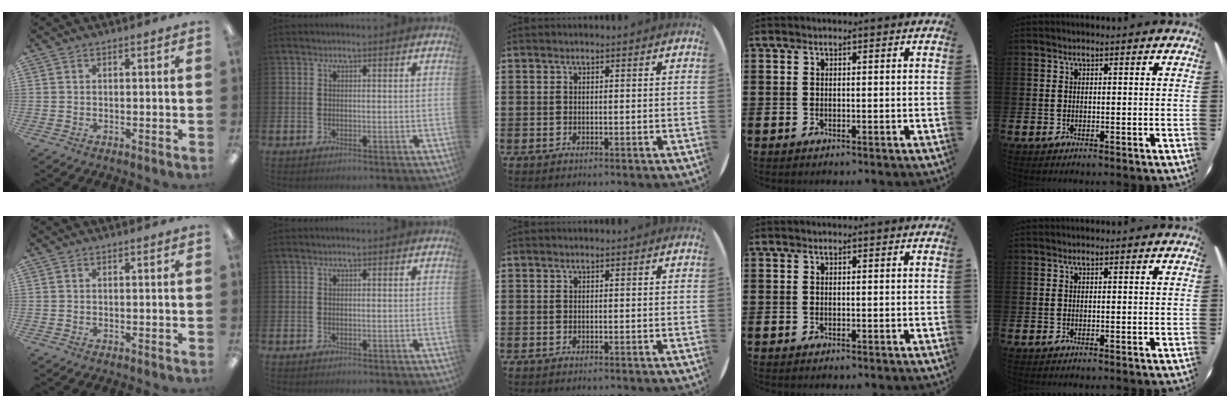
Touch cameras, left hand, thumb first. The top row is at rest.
{}